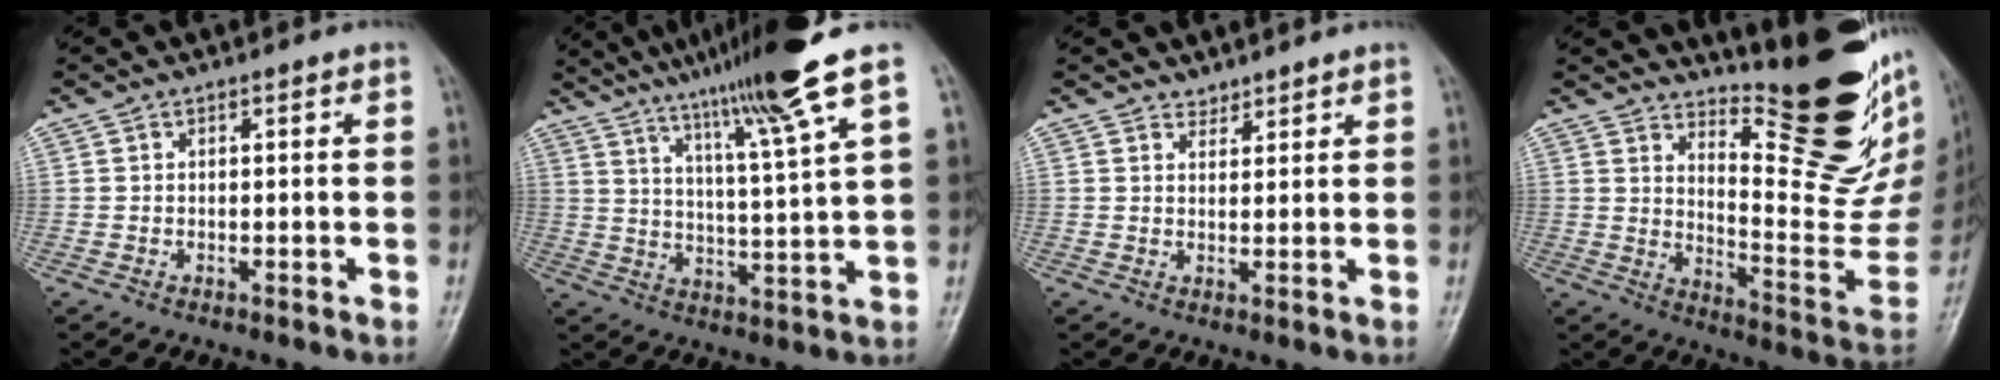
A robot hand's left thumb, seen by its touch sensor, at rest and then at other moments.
{"total": 15.1, "force": [10.4, -0.9, 10.9], "torque": [-0.177, -0.042, 0.168]}
{"total": 2.0, "force": [1.8, 0.9, 0.0], "torque": [0.018, -0.014, 0.026]}
{"total": 24.6, "force": [15.8, 6.8, 17.7], "torque": [-0.213, -0.120, 0.233]}